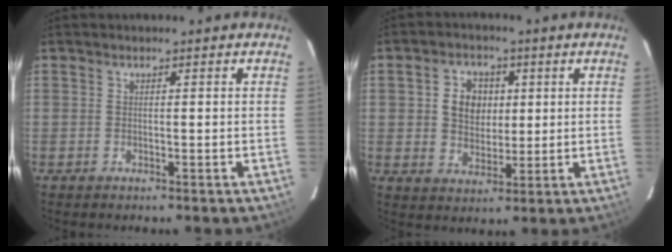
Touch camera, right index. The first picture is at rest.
{"total": 6.9, "force": [1.3, 5.7, 3.7], "torque": [-0.069, 0.018, 0.028]}